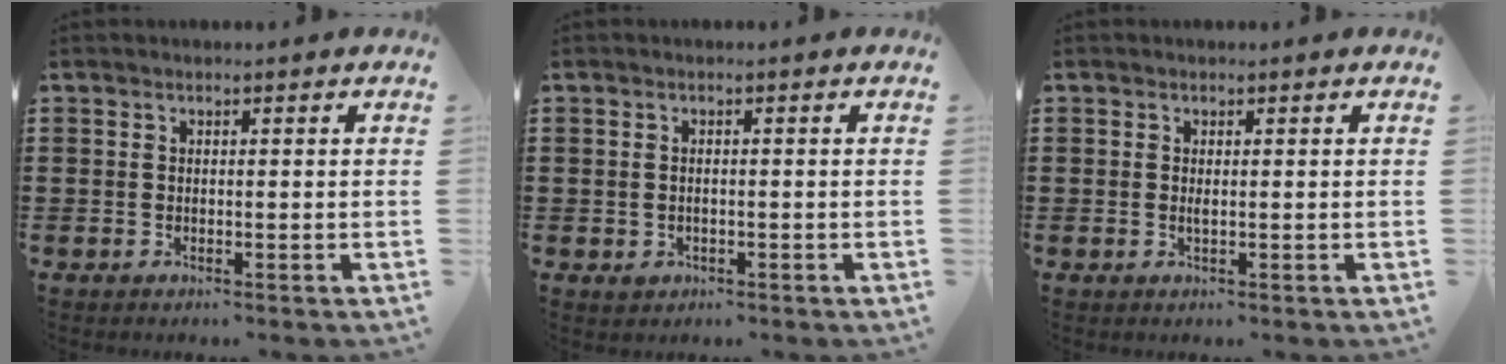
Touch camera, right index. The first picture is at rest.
{"total": 1.0, "force": [-0.2, 0.8, 0.6], "torque": [-0.015, 0.003, -0.005]}
{"total": 0.7, "force": [0.2, 0.1, 0.7], "torque": [-0.014, -0.001, 0.004]}